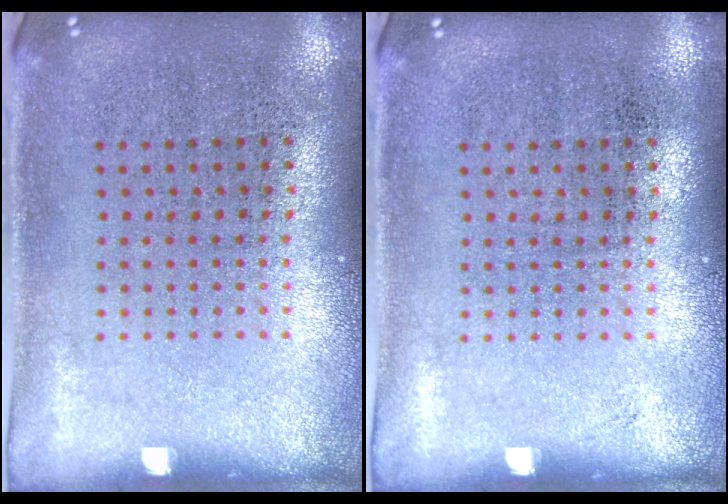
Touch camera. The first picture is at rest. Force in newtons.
{"total": 0.0}